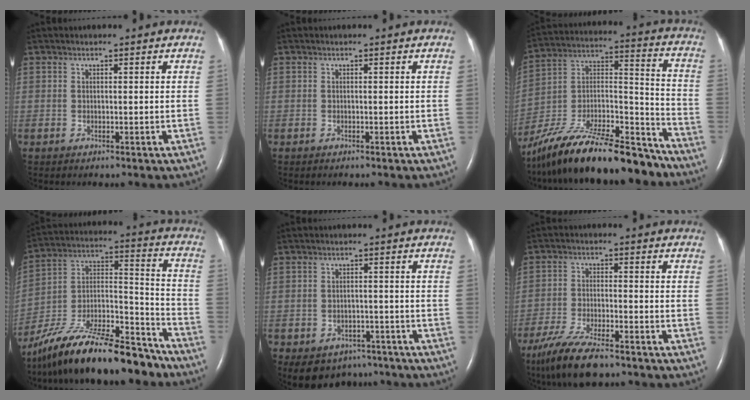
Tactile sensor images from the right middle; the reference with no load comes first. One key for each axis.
{"total": 0.0}
{"total": 28.6, "fx": -23.5, "fy": 6.1, "fz": 15.2, "tx": -0.260, "ty": -0.011, "tz": -0.384}
{"total": 25.8, "fx": -21.1, "fy": 5.6, "fz": 13.7, "tx": -0.221, "ty": 0.004, "tz": -0.351}
{"total": 8.5, "fx": -5.9, "fy": 5.8, "fz": 1.9, "tx": -0.030, "ty": 0.009, "tz": -0.073}
{"total": 10.8, "fx": -8.2, "fy": 2.4, "fz": 6.6, "tx": -0.127, "ty": -0.027, "tz": -0.142}